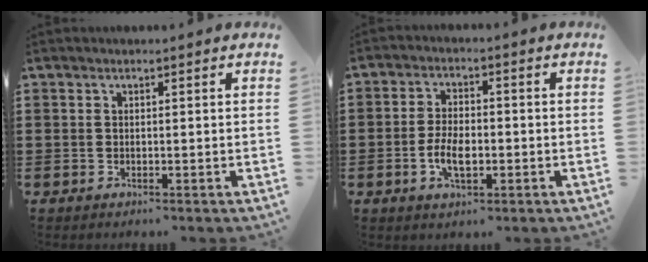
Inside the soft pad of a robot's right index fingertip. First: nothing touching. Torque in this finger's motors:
{"motor_torque": [1.16, 0.98, 0.37, 0.09]}